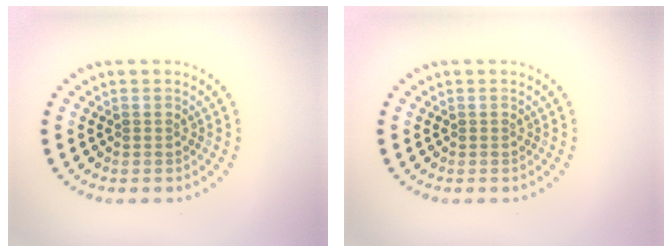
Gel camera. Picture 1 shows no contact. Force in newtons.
{"total": 0.0}